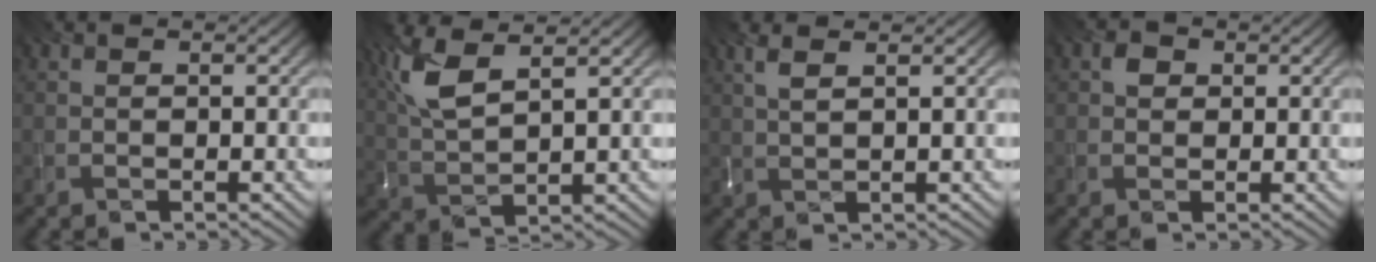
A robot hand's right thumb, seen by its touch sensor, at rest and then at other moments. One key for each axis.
{"total": 8.3, "fx": 4.3, "fy": 2.7, "fz": 6.6, "tx": -0.177, "ty": 0.019, "tz": 0.091}
{"total": 3.0, "fx": 1.7, "fy": 0.5, "fz": 2.5, "tx": -0.068, "ty": 0.009, "tz": 0.038}
{"total": 1.7, "fx": 0.5, "fy": 1.4, "fz": 0.9, "tx": -0.017, "ty": 0.004, "tz": 0.003}